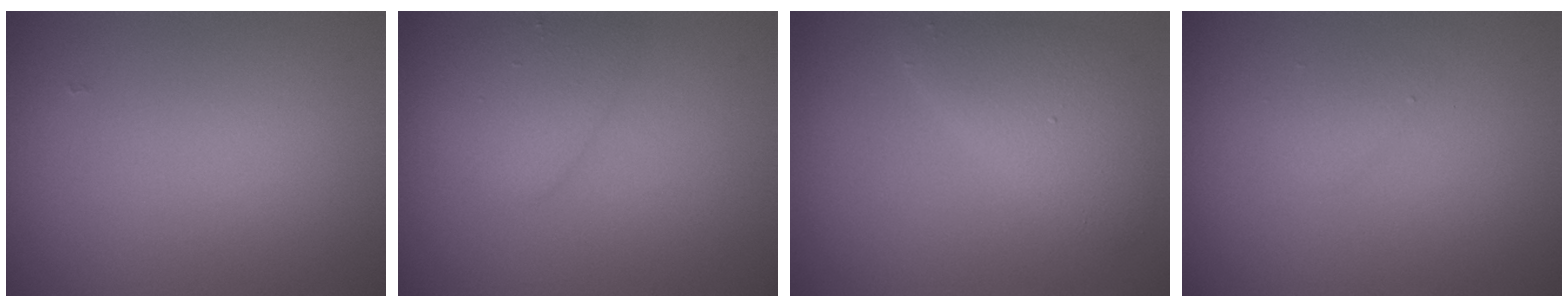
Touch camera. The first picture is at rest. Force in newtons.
{"total": 2.6, "press": 2.6, "slide": 0.1}
{"total": 3.4, "press": 3.4, "slide": 0.1}
{"total": 0.8, "press": 0.8, "slide": 0.1}